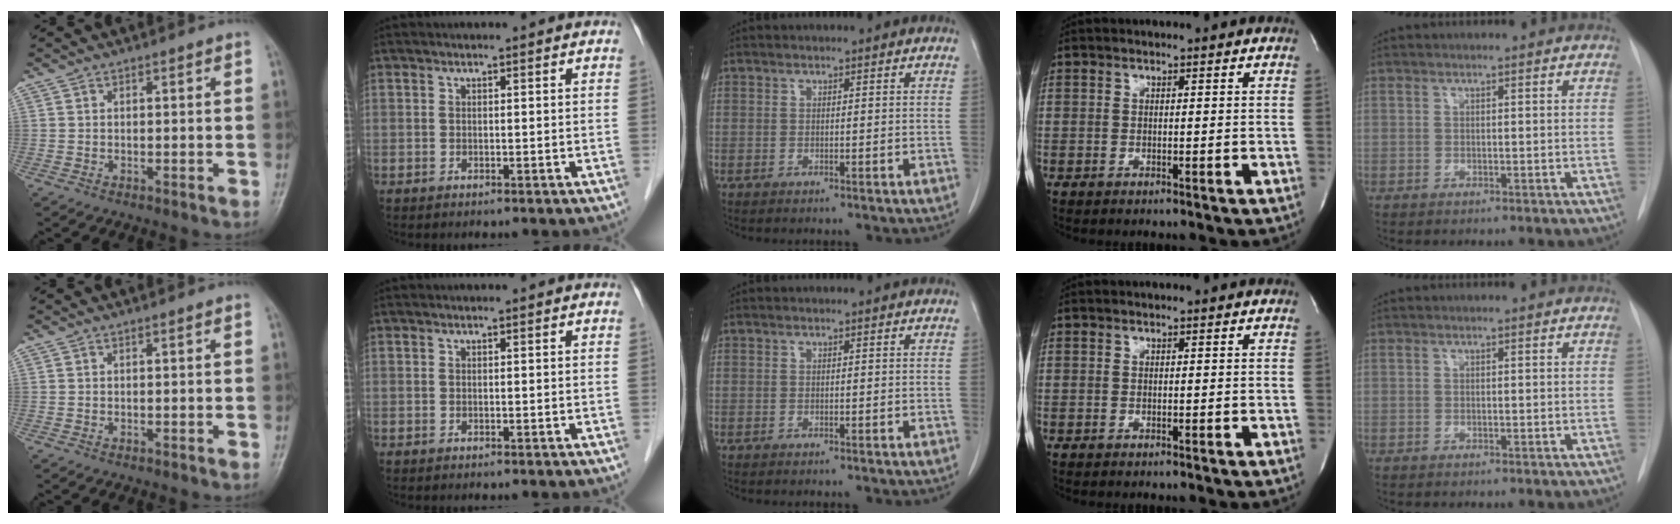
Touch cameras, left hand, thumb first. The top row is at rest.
{}